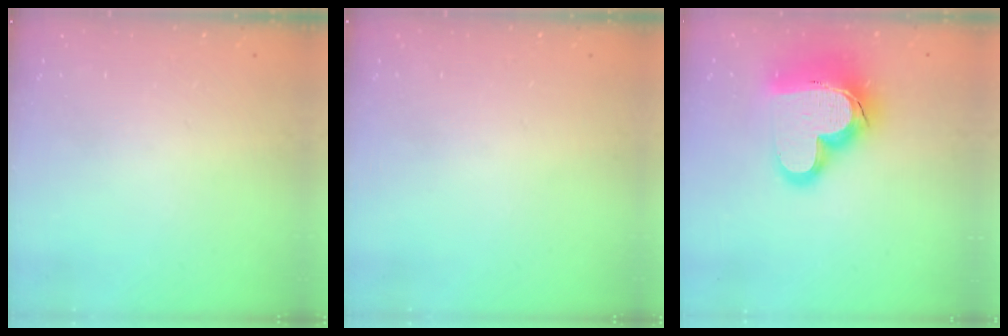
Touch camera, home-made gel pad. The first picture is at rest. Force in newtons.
{"total": 0.0}
{"total": 20.9, "press": 20.8, "slide": 1.9}